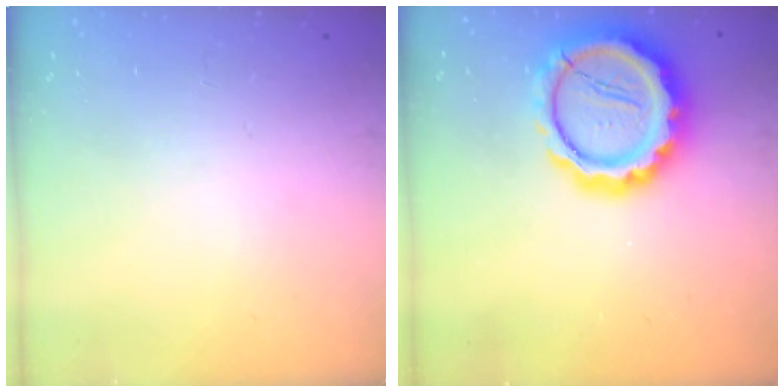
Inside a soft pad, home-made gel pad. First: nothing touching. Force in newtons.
{"total": 19.0, "press": 18.6, "slide": 3.7}